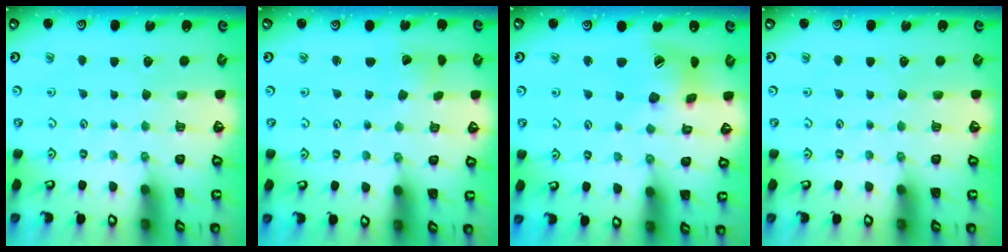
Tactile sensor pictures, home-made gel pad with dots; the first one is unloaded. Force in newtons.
{"total": 1.9, "press": 1.9, "slide": 0.1}
{"total": 12.9, "press": 12.9, "slide": 1.0}
{"total": 0.0}